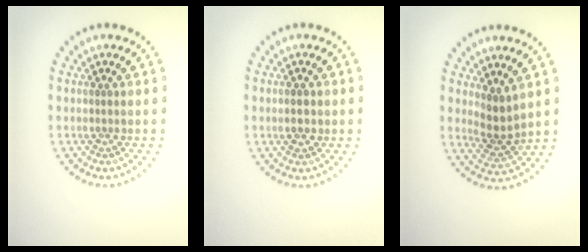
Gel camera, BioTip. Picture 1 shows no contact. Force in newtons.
{"total": 2.1, "press": 2.1, "slide": 0.2}
{"total": 2.5, "press": 1.9, "slide": 1.5}